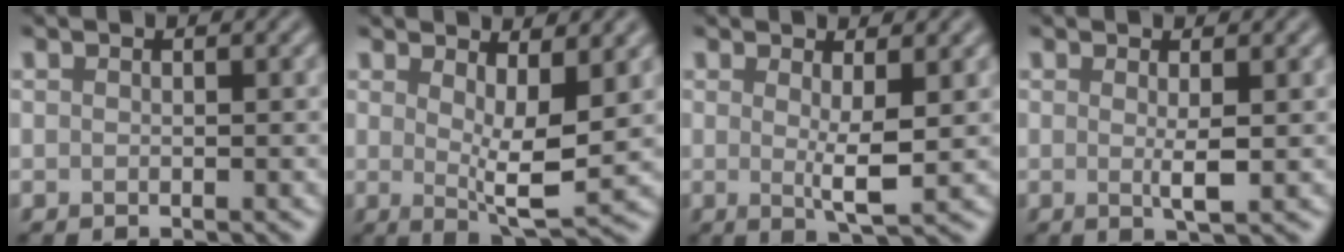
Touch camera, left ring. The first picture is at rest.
{"total": 4.8, "force": [1.3, 1.2, 4.4], "torque": [-0.071, -0.019, 0.023]}
{"total": 3.0, "force": [0.5, 0.5, 2.9], "torque": [-0.048, -0.014, 0.011]}
{"total": 1.8, "force": [0.2, 0.2, 1.8], "torque": [-0.034, -0.005, 0.002]}